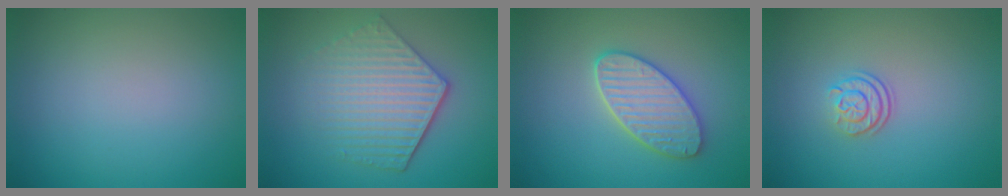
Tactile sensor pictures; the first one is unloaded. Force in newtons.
{"total": 5.6, "press": 4.2, "slide": 3.7}
{"total": 4.2, "press": 3.9, "slide": 1.5}
{"total": 2.3, "press": 1.7, "slide": 1.6}